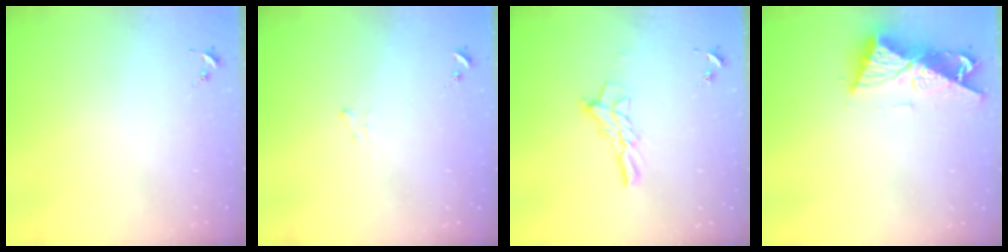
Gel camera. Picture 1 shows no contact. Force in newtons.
{"total": 5.2, "press": 5.2, "slide": 0.6}
{"total": 10.7, "press": 10.7, "slide": 0.9}
{"total": 10.6, "press": 10.5, "slide": 1.3}